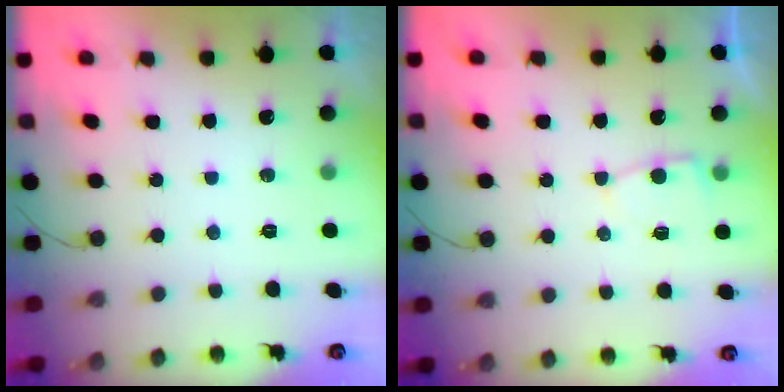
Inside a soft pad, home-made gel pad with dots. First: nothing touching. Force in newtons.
{"total": 3.9, "press": 3.9, "slide": 0.4}